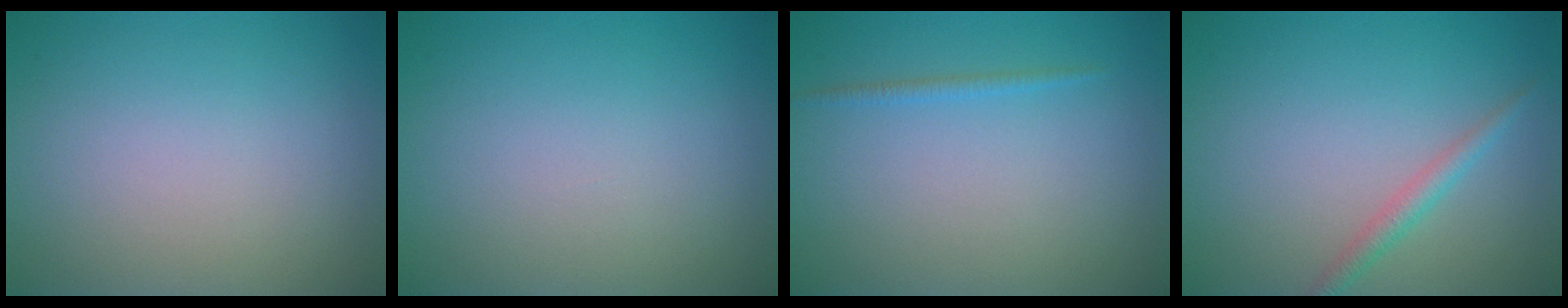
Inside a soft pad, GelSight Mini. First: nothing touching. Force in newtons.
{"total": 0.0}
{"total": 0.8, "press": 0.8, "slide": 0.1}
{"total": 1.6, "press": 1.6, "slide": 0.0}